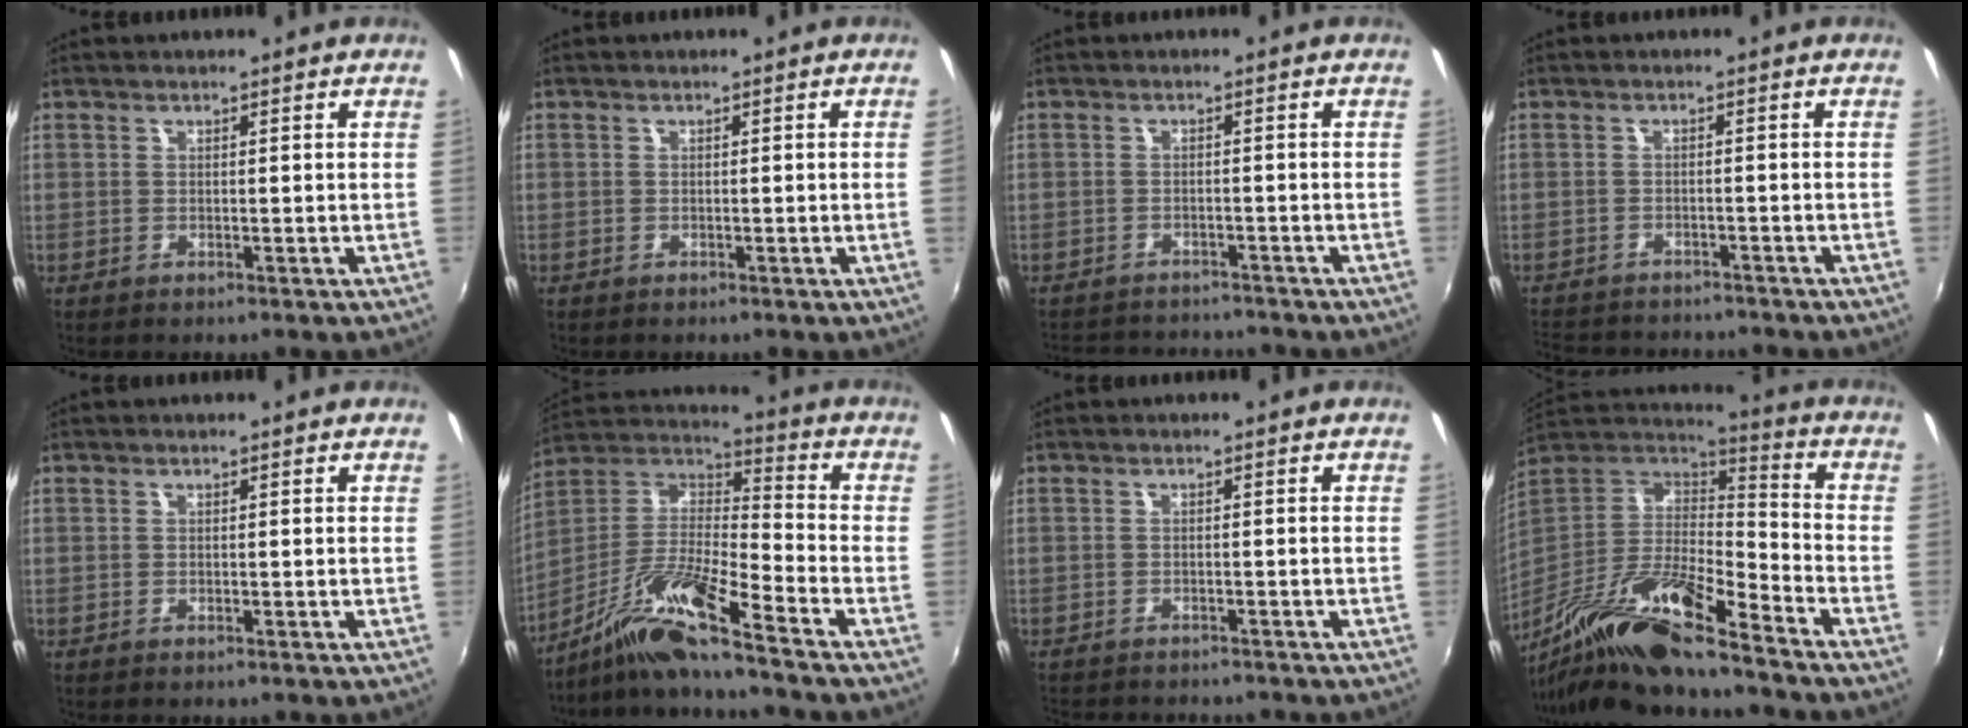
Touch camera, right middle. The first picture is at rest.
{"total": 0.0}
{"total": 9.4, "force": [-8.5, 3.2, 2.2], "torque": [-0.062, 0.023, -0.123]}
{"total": 11.2, "force": [-10.0, 3.3, 3.6], "torque": [-0.093, -0.009, -0.150]}
{"total": 0.0}
{"total": 13.8, "force": [-9.5, 0.2, 10.0], "torque": [-0.190, -0.003, -0.196]}
{"total": 6.2, "force": [-5.8, 1.3, 1.9], "torque": [-0.049, -0.017, -0.085]}
{"total": 19.0, "force": [-14.1, 2.7, 12.4], "torque": [-0.232, -0.028, -0.277]}